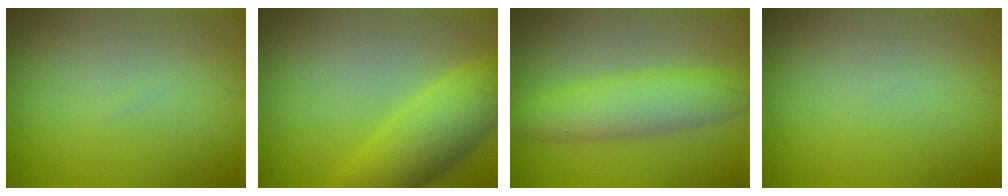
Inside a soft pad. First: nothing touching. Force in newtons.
{"total": 5.9, "press": 5.9, "slide": 0.2}
{"total": 4.8, "press": 4.8, "slide": 0.1}
{"total": 0.0}